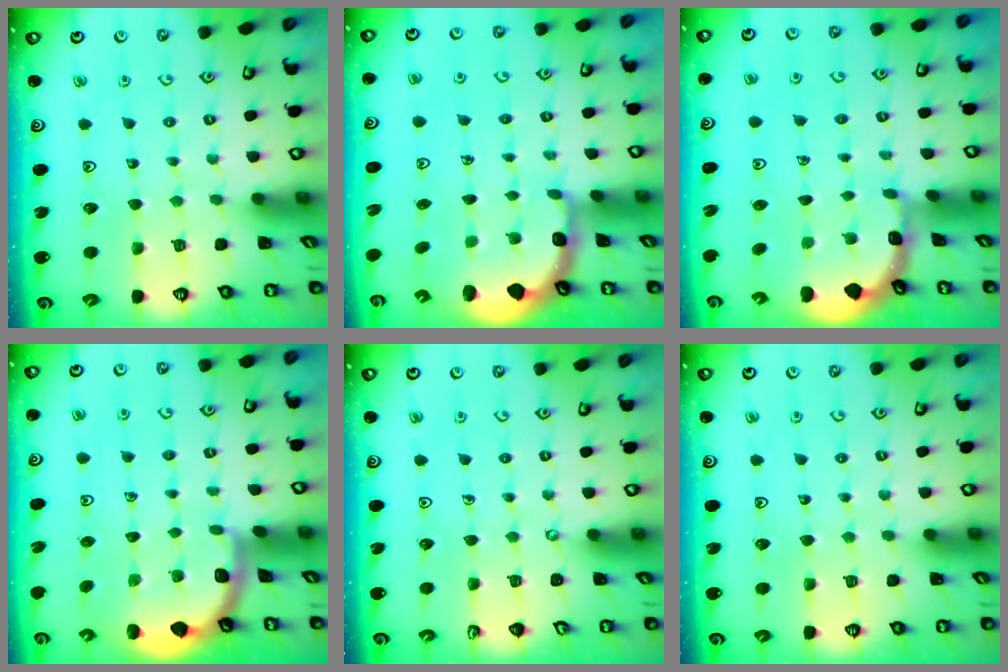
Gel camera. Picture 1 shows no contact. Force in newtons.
{"total": 2.2, "press": 1.9, "slide": 1.1}
{"total": 1.6, "press": 1.6, "slide": 0.1}
{"total": 1.6, "press": 1.6, "slide": 0.2}
{"total": 0.0}
{"total": 0.0}